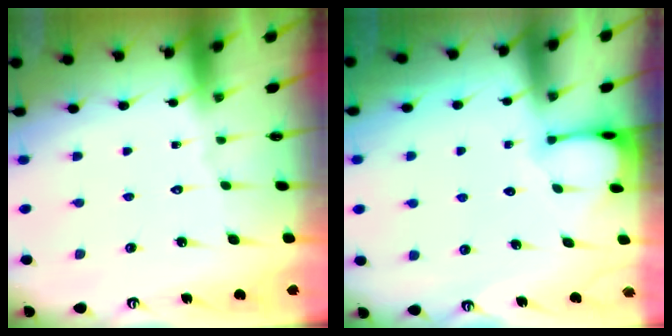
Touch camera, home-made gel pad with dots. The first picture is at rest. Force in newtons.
{"total": 2.3, "press": 2.3, "slide": 0.4}